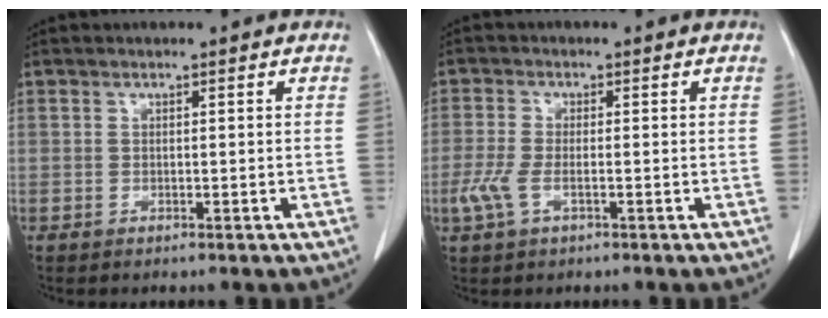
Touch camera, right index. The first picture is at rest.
{"total": 3.9, "force": [-1.3, 1.6, 3.3], "torque": [-0.090, -0.004, -0.025]}